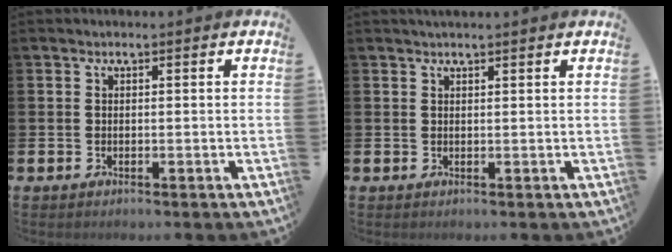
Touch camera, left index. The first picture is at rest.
{"total": 1.1, "force": [1.0, -0.1, 0.3], "torque": [-0.004, 0.000, 0.018]}